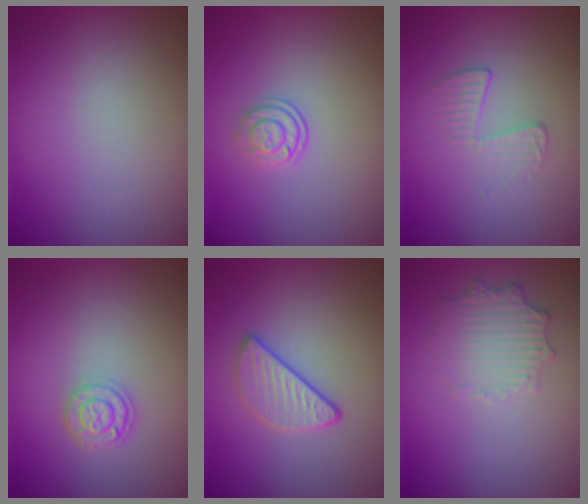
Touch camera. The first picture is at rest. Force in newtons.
{"total": 2.4, "press": 1.7, "slide": 1.6}
{"total": 1.9, "press": 0.7, "slide": 1.8}
{"total": 2.4, "press": 2.0, "slide": 1.3}
{"total": 3.4, "press": 2.7, "slide": 2.0}
{"total": 2.6, "press": 2.5, "slide": 0.7}